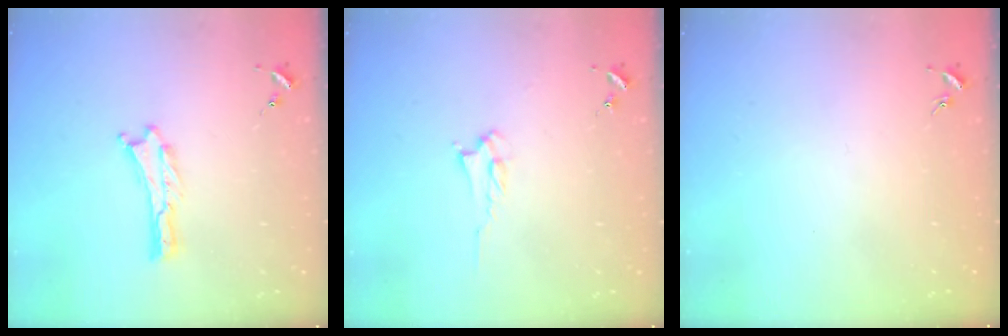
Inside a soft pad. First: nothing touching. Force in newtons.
{"total": 2.0, "press": 1.9, "slide": 0.3}
{"total": 0.0}